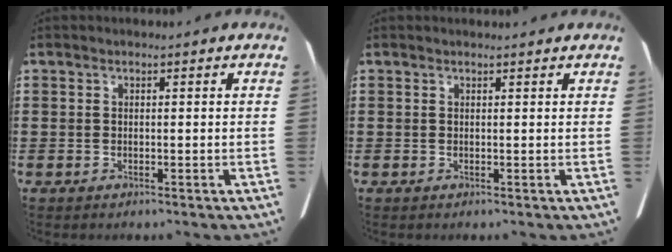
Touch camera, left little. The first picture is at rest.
{"total": 0.5, "force": [0.5, 0.0, 0.2], "torque": [0.003, -0.002, 0.007]}